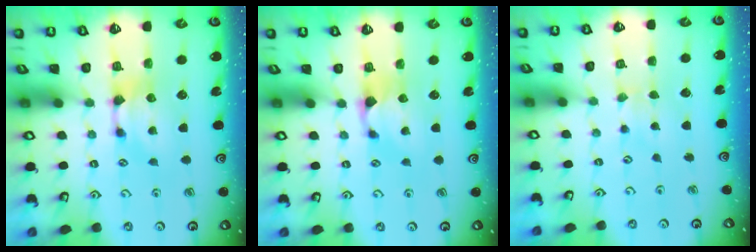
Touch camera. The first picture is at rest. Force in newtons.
{"total": 1.1, "press": 0.8, "slide": 0.7}
{"total": 1.2, "press": 1.2, "slide": 0.1}